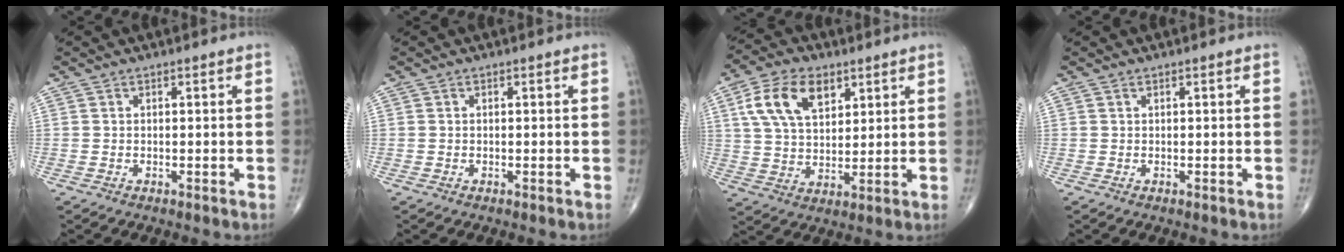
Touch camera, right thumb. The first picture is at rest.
{"total": 0.0}
{"total": 12.5, "force": [5.3, 7.4, 8.5], "torque": [-0.144, -0.010, 0.100]}
{"total": 0.0}